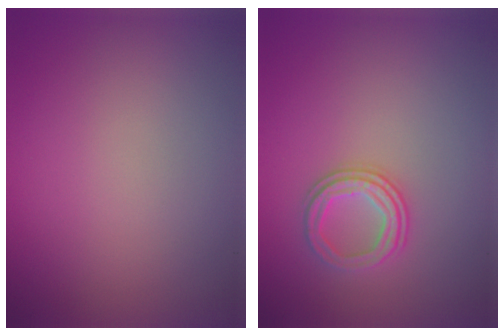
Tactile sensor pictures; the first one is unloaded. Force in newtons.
{"total": 2.5, "press": 2.4, "slide": 0.9}